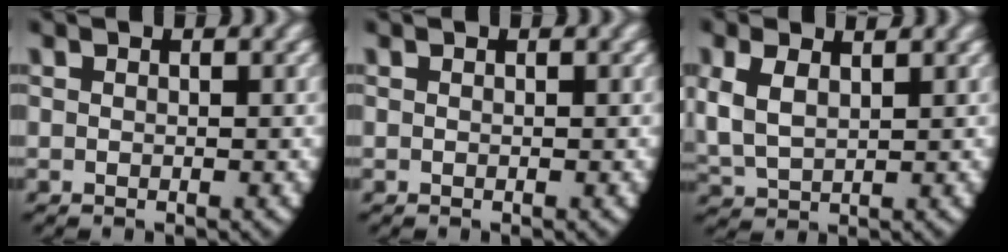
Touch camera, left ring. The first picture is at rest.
{"total": 0.0}
{"total": 4.6, "force": [1.0, 3.7, 2.5], "torque": [-0.081, -0.010, 0.029]}